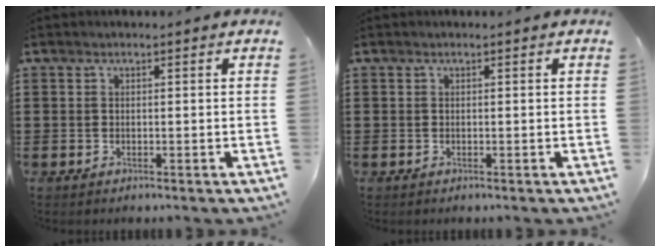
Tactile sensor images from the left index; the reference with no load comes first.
{"total": 0.0}